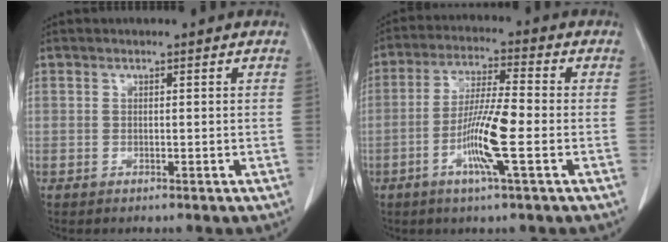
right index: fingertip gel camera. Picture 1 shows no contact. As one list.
[{"total": 9.8, "force": [-2.8, 0.0, 9.4], "torque": [-0.183, -0.009, -0.059]}]